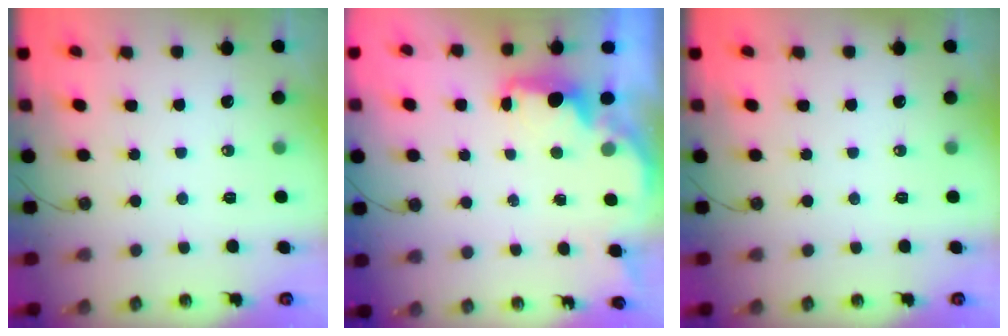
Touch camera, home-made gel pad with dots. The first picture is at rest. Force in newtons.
{"total": 2.1, "press": 2.0, "slide": 0.6}
{"total": 0.0}